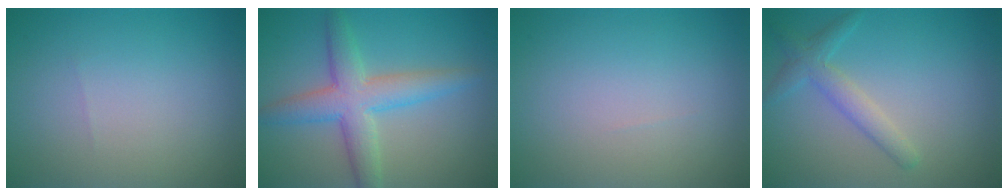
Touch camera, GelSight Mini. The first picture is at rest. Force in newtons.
{"total": 5.2, "press": 5.2, "slide": 0.2}
{"total": 0.0}
{"total": 2.5, "press": 2.5, "slide": 0.2}